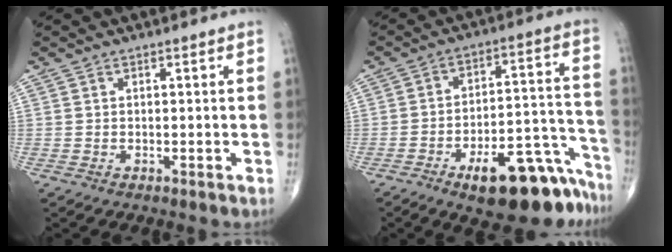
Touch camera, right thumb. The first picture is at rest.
{"total": 18.4, "force": [-12.3, 6.8, 11.8], "torque": [-0.096, 0.111, -0.179]}